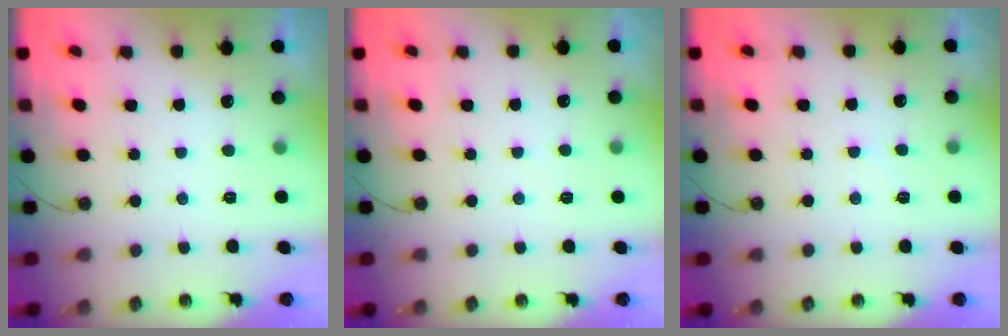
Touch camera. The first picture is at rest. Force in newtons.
{"total": 2.9, "press": 2.9, "slide": 0.4}
{"total": 3.8, "press": 3.7, "slide": 0.8}